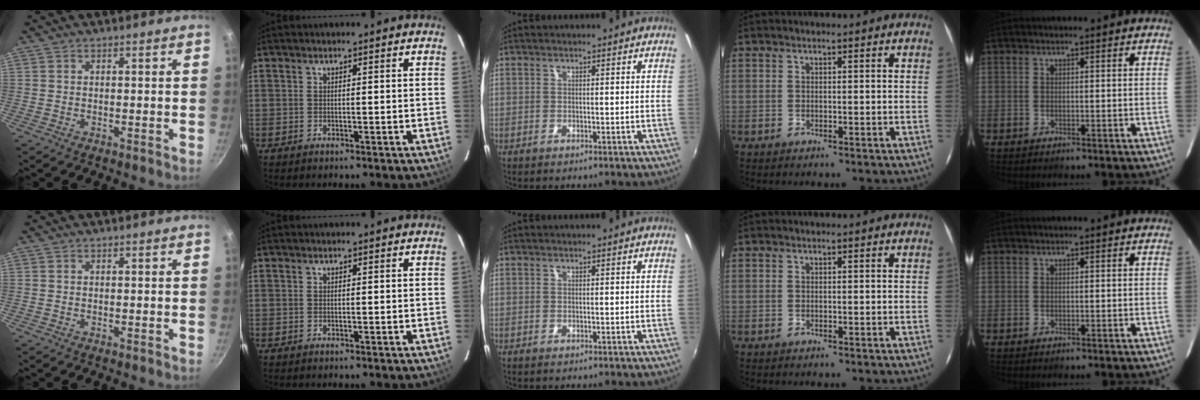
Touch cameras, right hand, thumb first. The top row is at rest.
{}